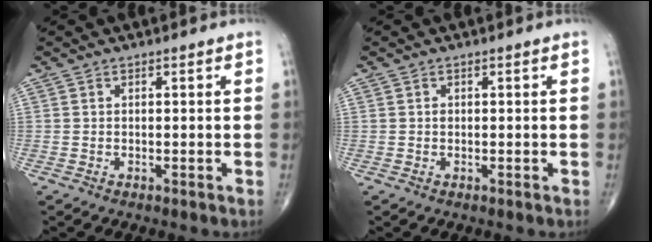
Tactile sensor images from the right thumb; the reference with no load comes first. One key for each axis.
{"total": 0.5, "fx": 0.1, "fy": 0.4, "fz": 0.3, "tx": -0.006, "ty": 0.000, "tz": 0.002}